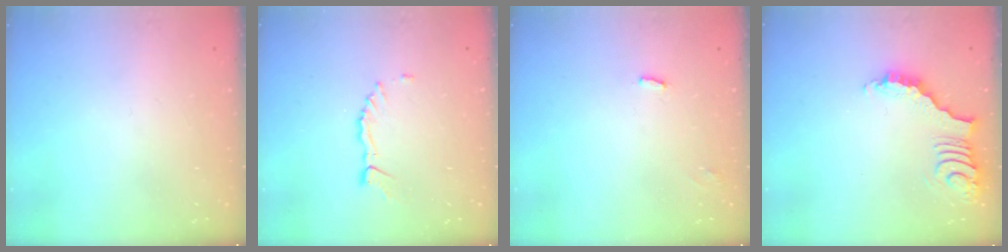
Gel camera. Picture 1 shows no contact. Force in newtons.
{"total": 2.9, "press": 2.9, "slide": 0.3}
{"total": 4.5, "press": 4.5, "slide": 0.2}
{"total": 4.0, "press": 3.9, "slide": 0.7}